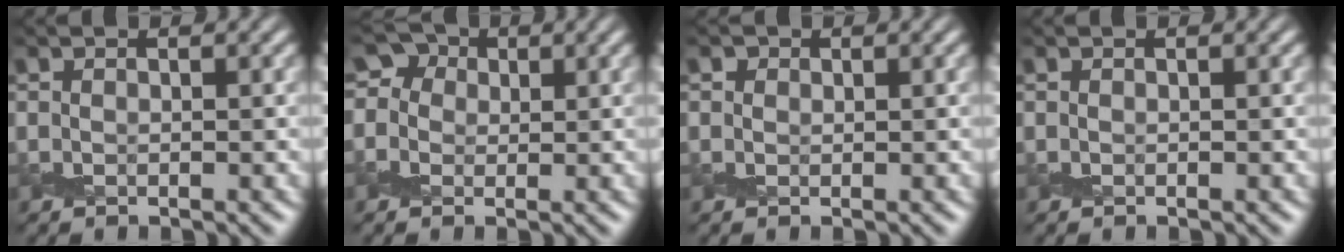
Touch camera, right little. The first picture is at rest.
{"total": 4.1, "force": [1.3, 3.5, 1.7], "torque": [-0.014, 0.018, -0.005]}
{"total": 0.8, "force": [0.4, 0.7, 0.2], "torque": [-0.003, -0.002, 0.001]}
{"total": 0.0}